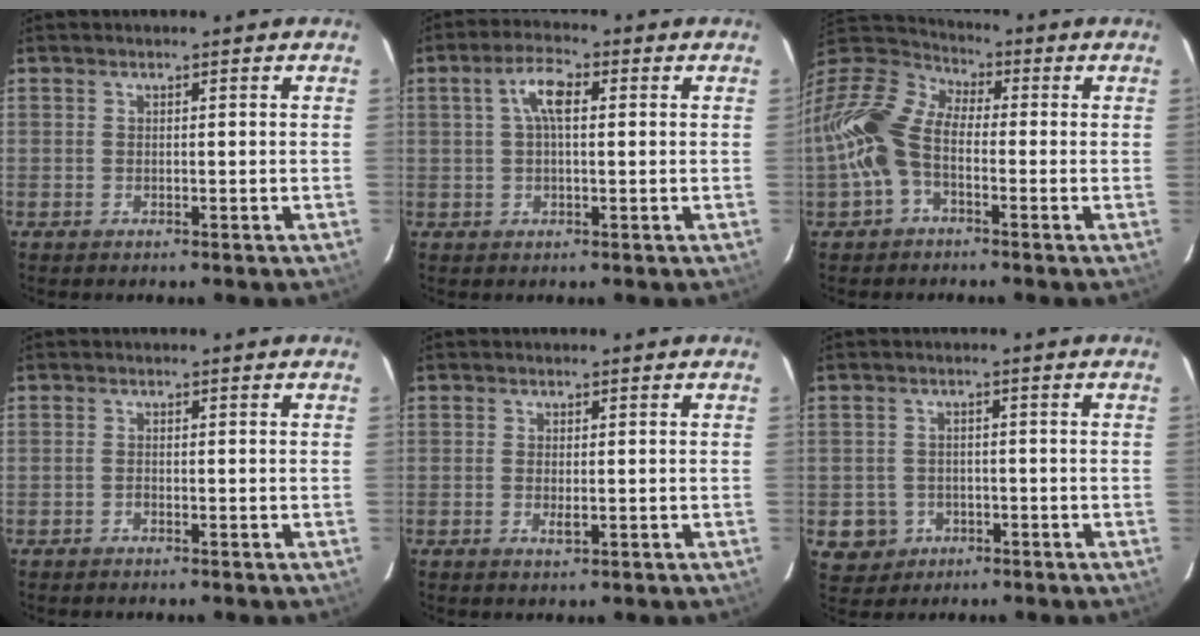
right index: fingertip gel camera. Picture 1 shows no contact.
{"total": 5.3, "force": [1.2, 2.0, 4.8], "torque": [-0.092, 0.015, 0.021]}
{"total": 14.6, "force": [-3.4, 8.9, 11.1], "torque": [-0.234, 0.011, -0.075]}
{"total": 0.5, "force": [-0.4, 0.2, 0.2], "torque": [-0.003, 0.002, -0.008]}
{"total": 1.6, "force": [-0.3, 0.6, 1.4], "torque": [-0.028, -0.004, -0.004]}
{"total": 5.3, "force": [-1.8, 4.9, 0.9], "torque": [-0.032, 0.012, -0.016]}